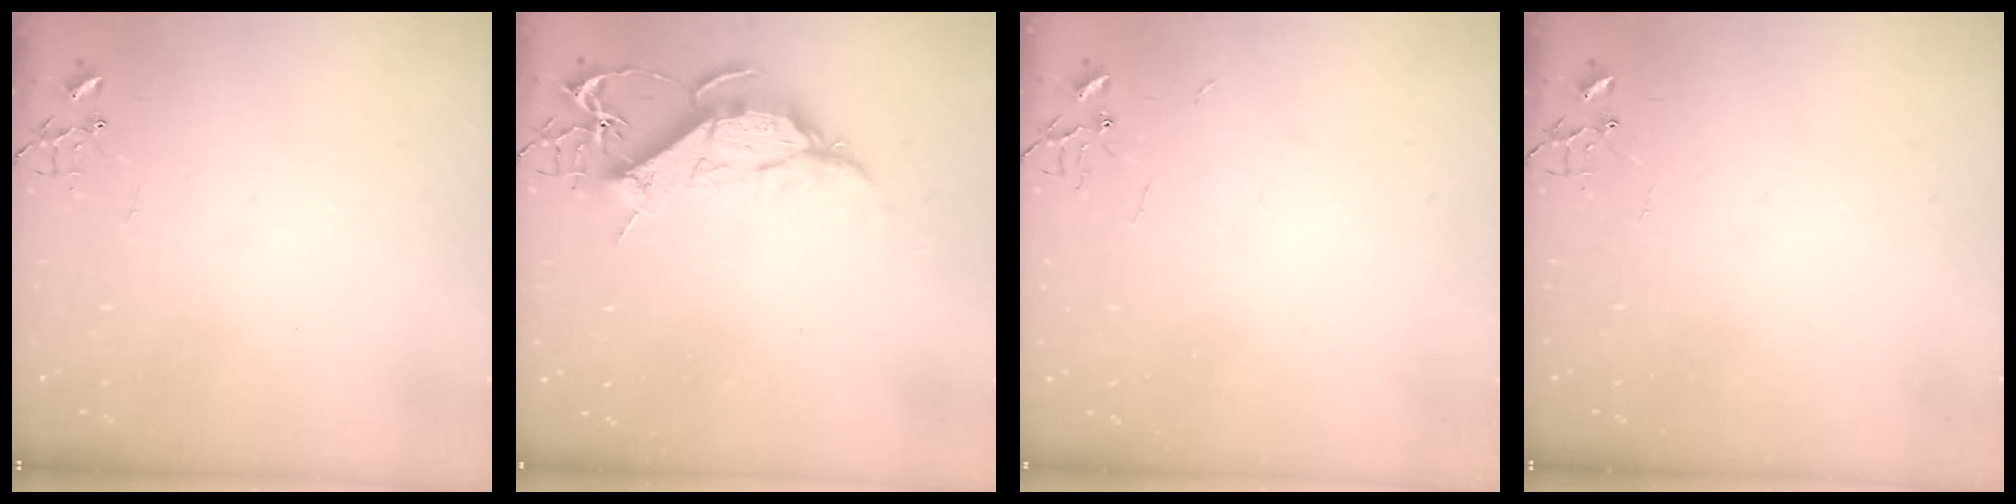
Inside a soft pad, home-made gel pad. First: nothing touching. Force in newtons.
{"total": 12.5, "press": 12.4, "slide": 1.3}
{"total": 2.2, "press": 2.2, "slide": 0.3}
{"total": 0.0}